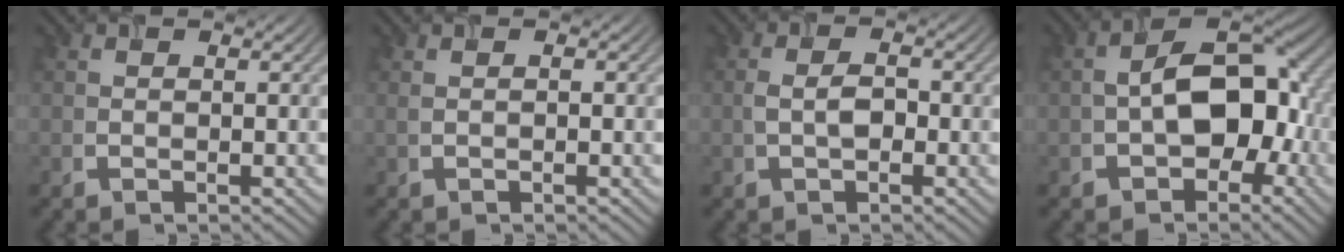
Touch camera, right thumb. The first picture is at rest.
{"total": 0.8, "force": [0.1, 0.3, 0.8], "torque": [-0.018, 0.003, 0.003]}
{"total": 2.6, "force": [-0.4, 1.4, 2.1], "torque": [-0.048, 0.002, -0.009]}
{"total": 10.9, "force": [-1.3, 6.8, 8.4], "torque": [-0.121, 0.005, -0.024]}